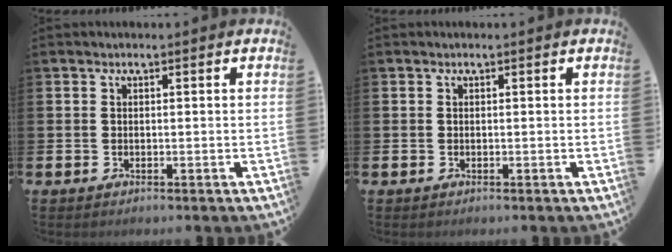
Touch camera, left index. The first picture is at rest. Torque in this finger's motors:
{"motor_torque": [0.00, 0.00, 0.00, 0.01]}